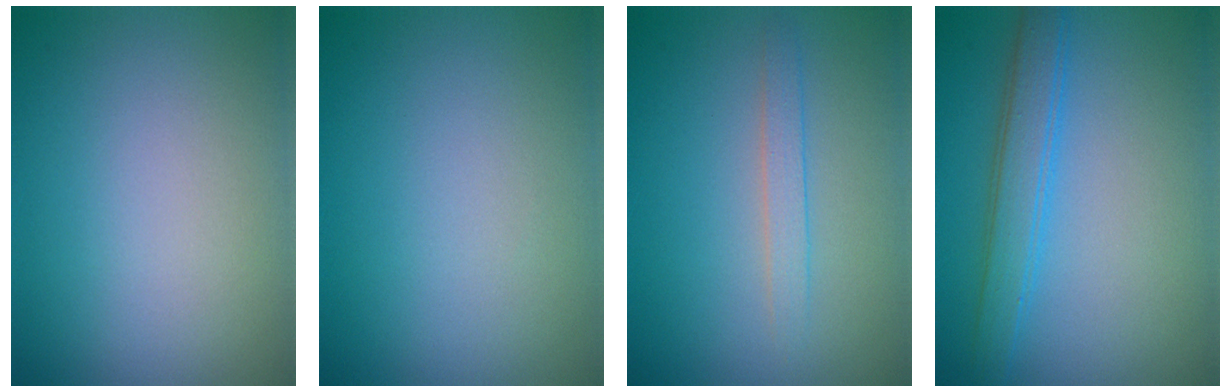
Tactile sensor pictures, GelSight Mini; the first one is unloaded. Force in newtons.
{"total": 0.0}
{"total": 1.5, "press": 1.5, "slide": 0.1}
{"total": 2.4, "press": 2.4, "slide": 0.2}